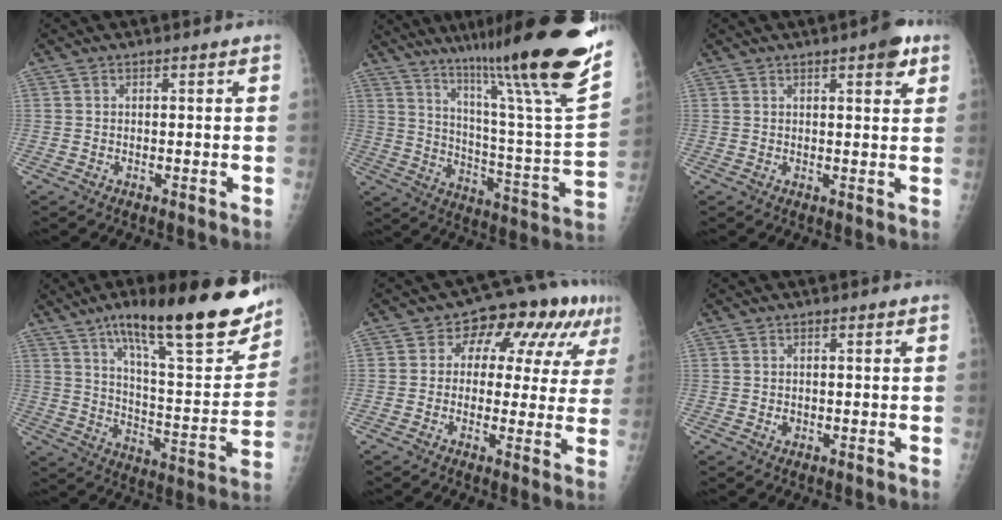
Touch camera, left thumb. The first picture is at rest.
{"total": 30.3, "force": [20.4, 2.5, 22.3], "torque": [-0.312, -0.094, 0.307]}
{"total": 4.4, "force": [2.5, 1.3, 3.4], "torque": [-0.036, -0.008, 0.027]}
{"total": 25.9, "force": [16.8, 6.2, 18.8], "torque": [-0.249, -0.061, 0.264]}
{"total": 12.9, "force": [4.6, 7.7, 9.3], "torque": [-0.074, 0.020, 0.055]}
{"total": 0.9, "force": [-0.1, 0.8, 0.4], "torque": [-0.003, 0.001, 0.002]}